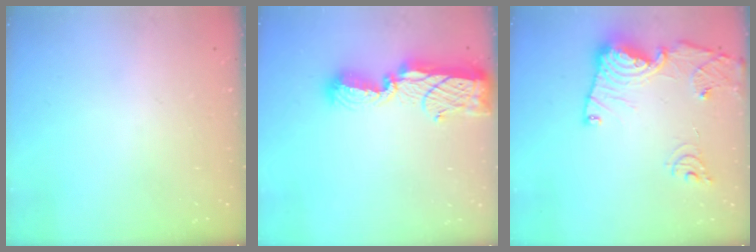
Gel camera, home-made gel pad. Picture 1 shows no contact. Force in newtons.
{"total": 14.1, "press": 14.1, "slide": 0.7}
{"total": 16.7, "press": 16.6, "slide": 1.6}